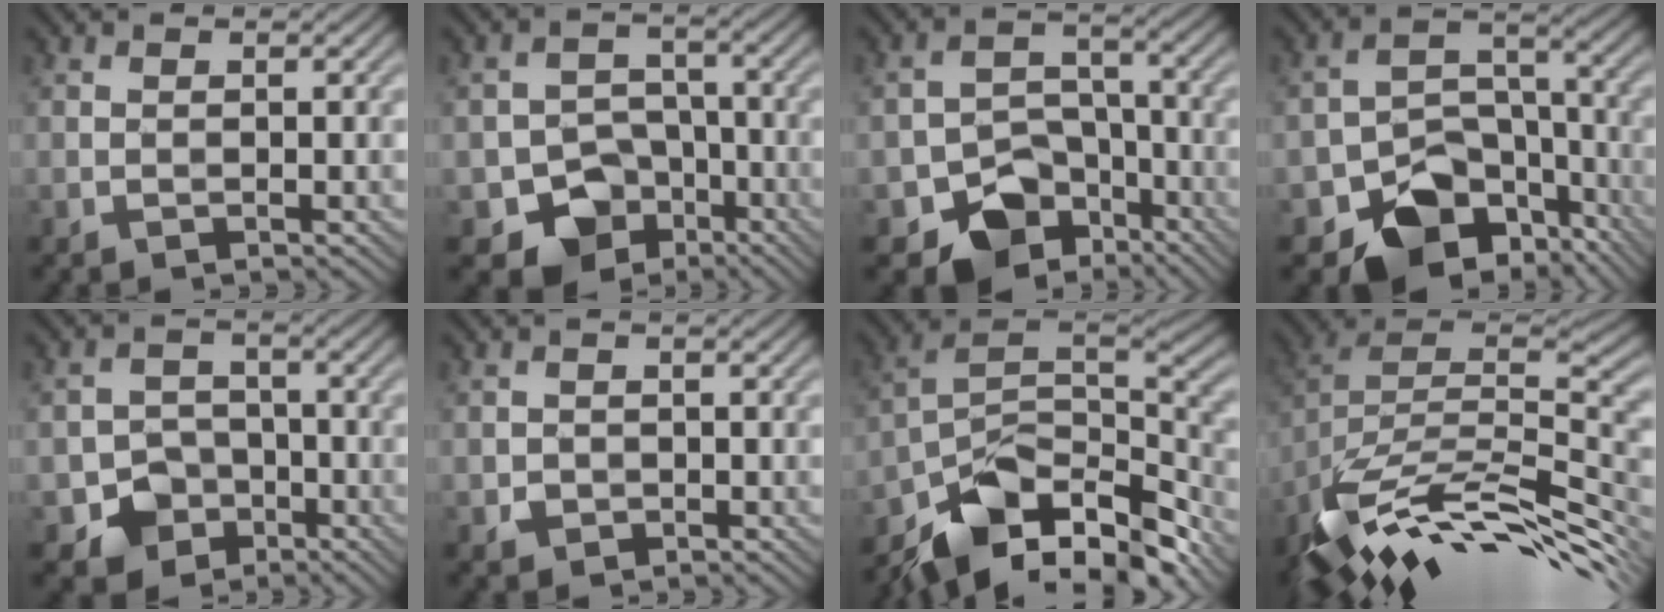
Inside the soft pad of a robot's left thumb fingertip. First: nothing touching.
{"total": 7.6, "force": [-4.0, 5.9, 2.7], "torque": [-0.041, -0.014, -0.069]}
{"total": 8.4, "force": [-4.9, 6.0, 3.4], "torque": [-0.047, -0.013, -0.083]}
{"total": 10.6, "force": [-6.4, 6.9, 4.9], "torque": [-0.069, -0.018, -0.106]}
{"total": 5.1, "force": [-2.5, 4.2, 1.5], "torque": [-0.019, -0.002, -0.048]}
{"total": 1.2, "force": [-0.4, 1.1, 0.1], "torque": [0.002, -0.003, -0.007]}
{"total": 13.9, "force": [-9.5, 6.5, 7.8], "torque": [-0.157, -0.003, -0.161]}
{"total": 14.5, "force": [-8.0, 5.6, 10.6], "torque": [-0.223, 0.008, -0.146]}